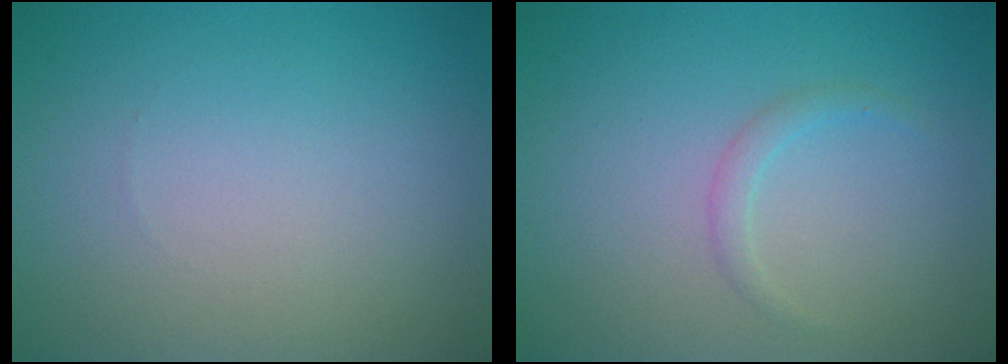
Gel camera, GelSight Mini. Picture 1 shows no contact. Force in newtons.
{"total": 1.1, "press": 1.1, "slide": 0.1}